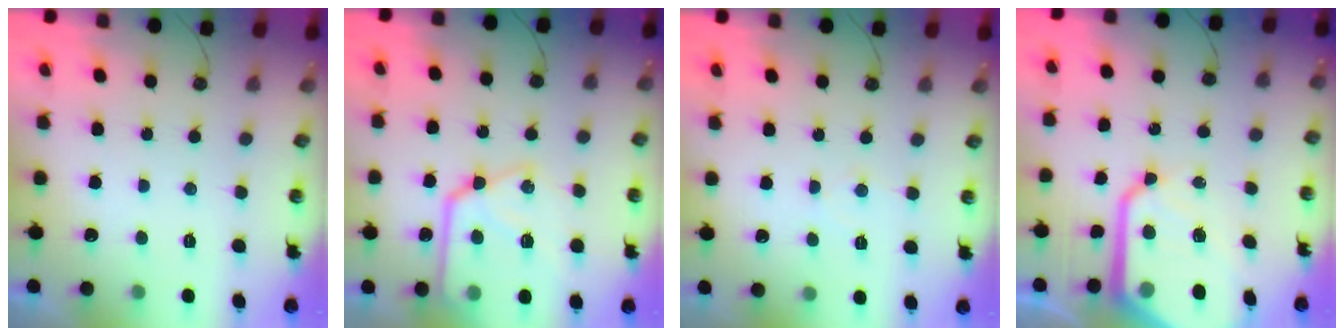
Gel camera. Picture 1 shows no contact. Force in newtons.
{"total": 18.1, "press": 17.9, "slide": 2.0}
{"total": 3.9, "press": 3.9, "slide": 0.5}
{"total": 17.6, "press": 17.5, "slide": 1.7}